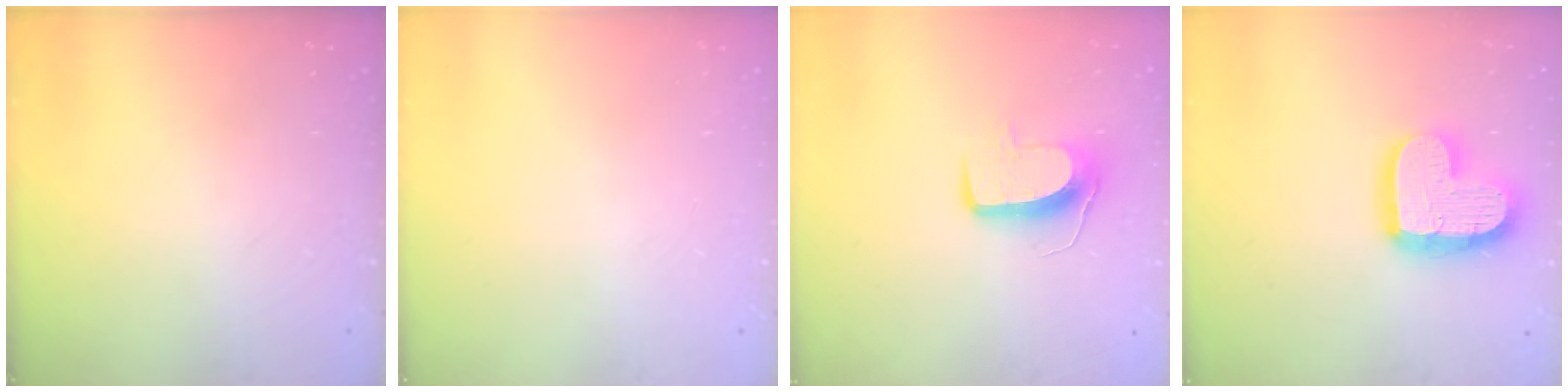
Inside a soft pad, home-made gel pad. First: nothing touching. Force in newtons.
{"total": 0.0}
{"total": 11.0, "press": 11.0, "slide": 0.9}
{"total": 17.1, "press": 17.0, "slide": 1.5}